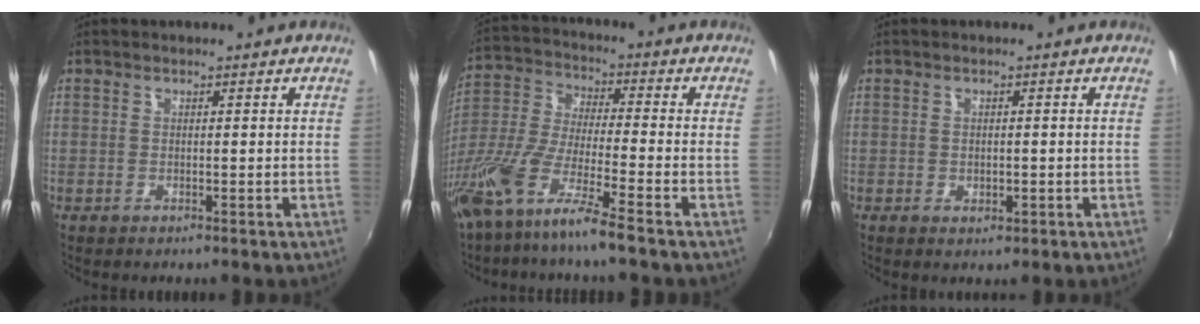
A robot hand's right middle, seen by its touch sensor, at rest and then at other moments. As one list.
[{"total": 13.3, "force": [-9.1, 0.4, 9.7], "torque": [-0.196, -0.023, -0.178]}, {"total": 1.2, "force": [-0.1, 0.6, 1.0], "torque": [-0.013, -0.004, -0.002]}]